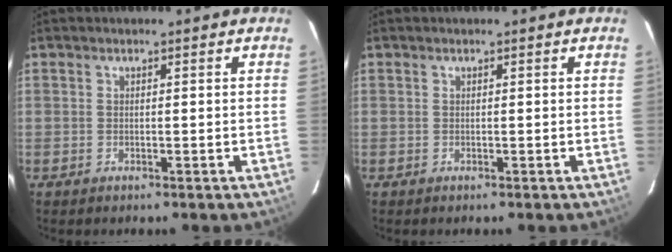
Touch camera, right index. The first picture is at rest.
{"total": 0.0}